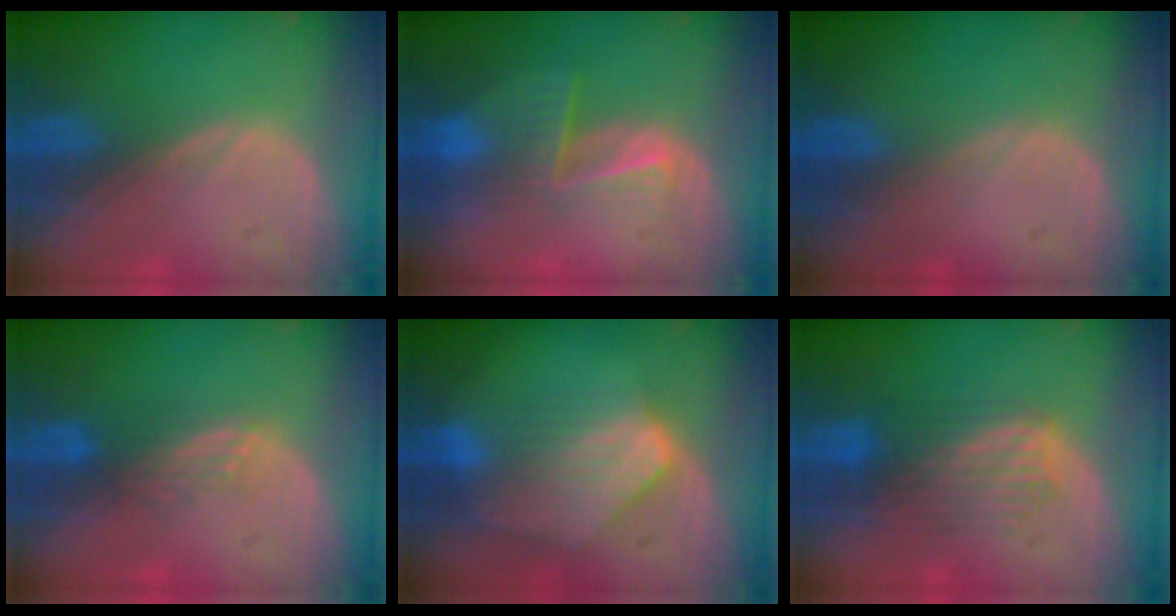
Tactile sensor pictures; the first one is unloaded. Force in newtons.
{"total": 6.6, "press": 5.6, "slide": 3.5}
{"total": 0.0}
{"total": 2.9, "press": 2.7, "slide": 1.1}
{"total": 8.2, "press": 7.6, "slide": 3.0}
{"total": 6.1, "press": 6.1, "slide": 0.6}